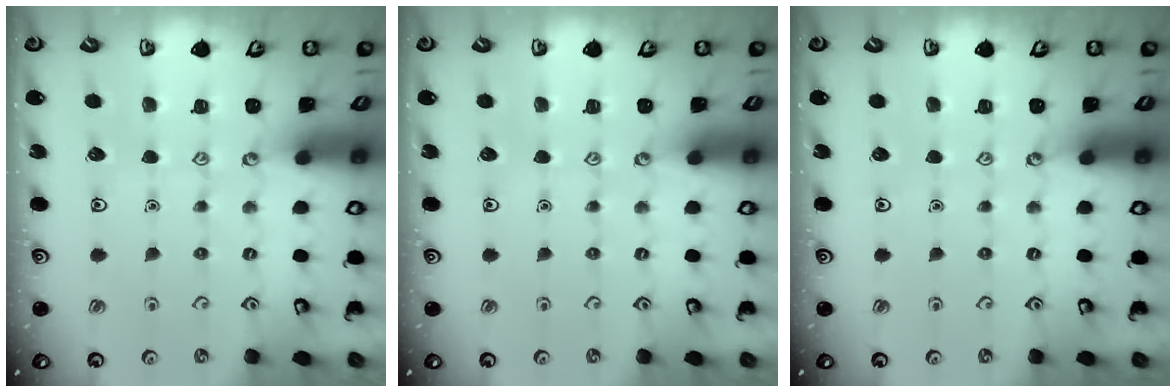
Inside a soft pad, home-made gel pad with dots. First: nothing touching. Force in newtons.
{"total": 0.0}
{"total": 0.0}